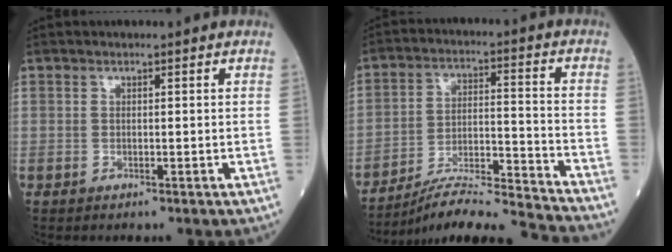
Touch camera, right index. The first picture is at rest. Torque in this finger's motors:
{"motor_torque": [-0.78, -0.97, 0.07, 0.00]}